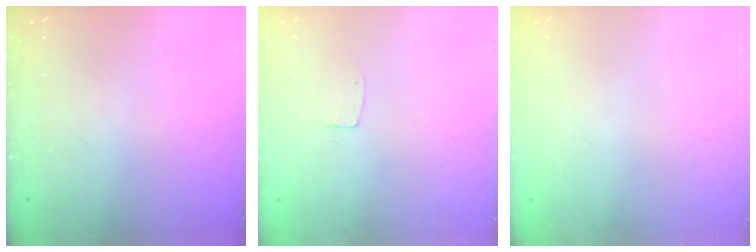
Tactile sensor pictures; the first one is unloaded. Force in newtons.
{"total": 3.5, "press": 3.5, "slide": 0.2}
{"total": 0.0}